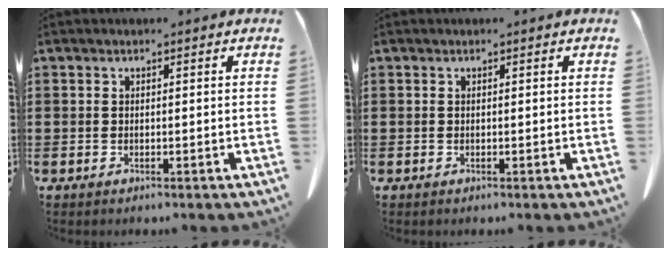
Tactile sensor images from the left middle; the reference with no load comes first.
{"total": 0.0}